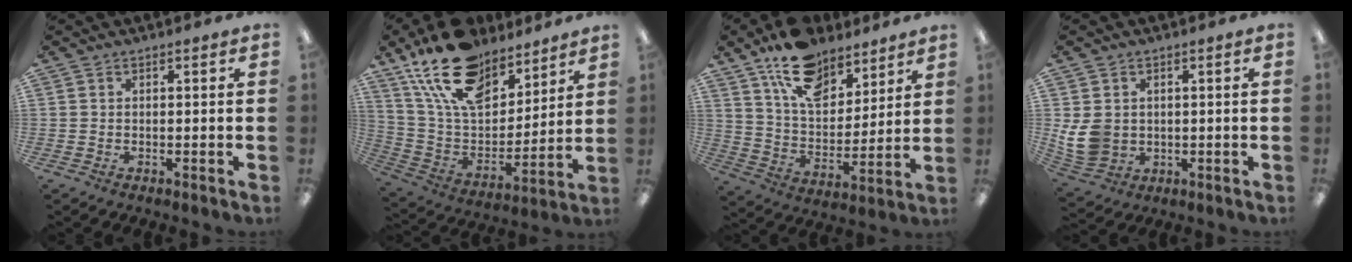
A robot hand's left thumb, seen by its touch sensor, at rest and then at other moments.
{"total": 20.6, "force": [15.1, 10.3, 9.5], "torque": [-0.191, -0.083, 0.277]}
{"total": 15.5, "force": [11.5, 7.9, 6.8], "torque": [-0.117, -0.063, 0.210]}
{"total": 7.7, "force": [0.9, 6.5, 4.0], "torque": [-0.104, 0.001, 0.020]}